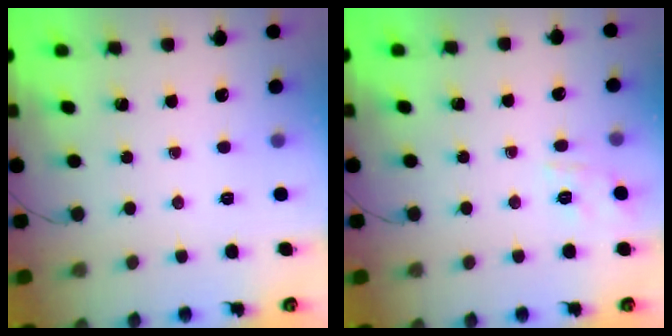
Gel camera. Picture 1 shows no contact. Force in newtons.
{"total": 1.9, "press": 0.9, "slide": 1.6}